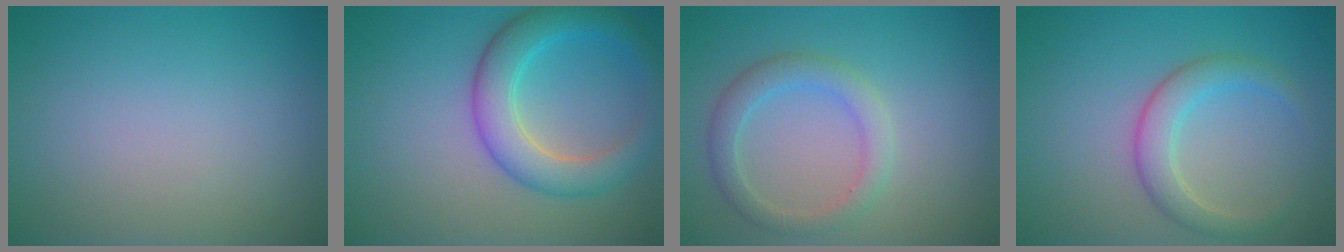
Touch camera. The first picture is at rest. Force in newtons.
{"total": 5.3, "press": 5.3, "slide": 0.1}
{"total": 2.8, "press": 2.8, "slide": 0.2}
{"total": 3.1, "press": 3.1, "slide": 0.3}